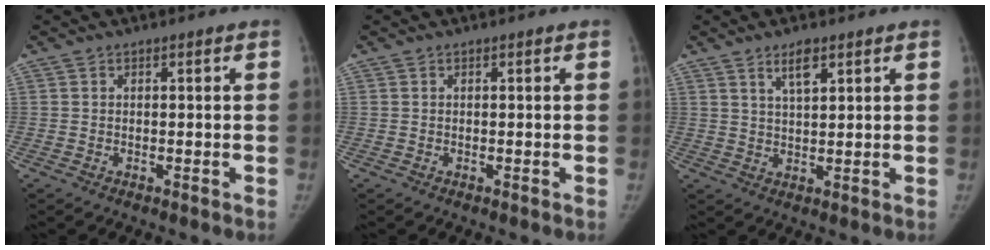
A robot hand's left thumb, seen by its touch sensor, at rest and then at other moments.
{"total": 0.0}
{"total": 4.3, "force": [2.6, 1.4, 3.1], "torque": [-0.050, -0.015, 0.050]}